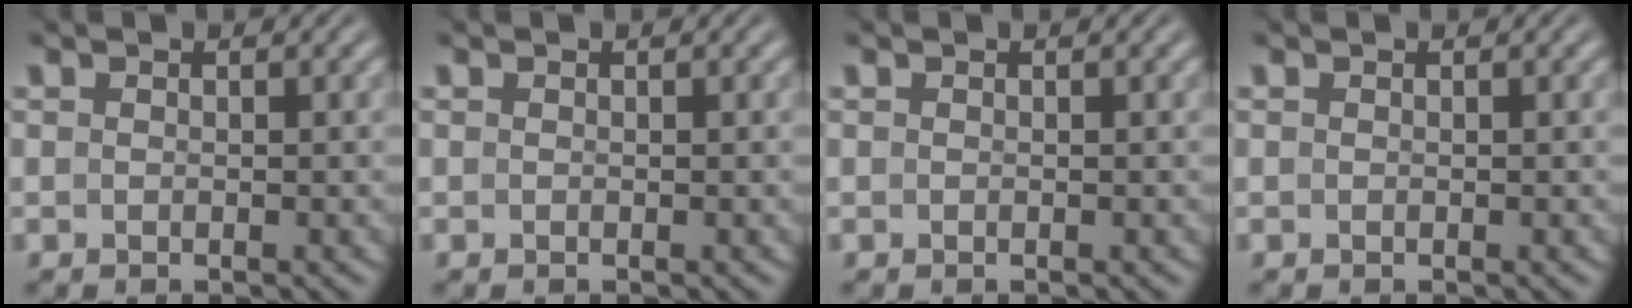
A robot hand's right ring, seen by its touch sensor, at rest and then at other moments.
{"total": 0.0}
{"total": 0.0}
{"total": 0.0}